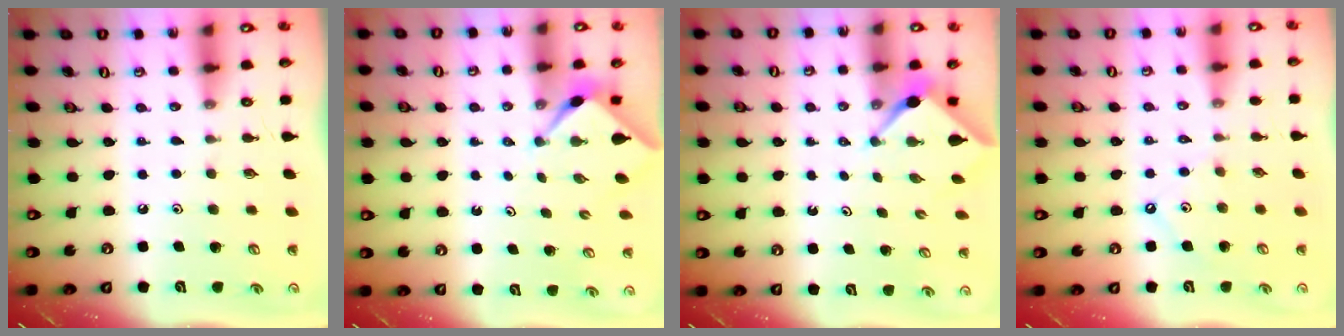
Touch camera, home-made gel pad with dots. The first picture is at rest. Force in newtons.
{"total": 2.3, "press": 2.3, "slide": 0.1}
{"total": 2.4, "press": 2.3, "slide": 0.3}
{"total": 1.7, "press": 1.7, "slide": 0.3}